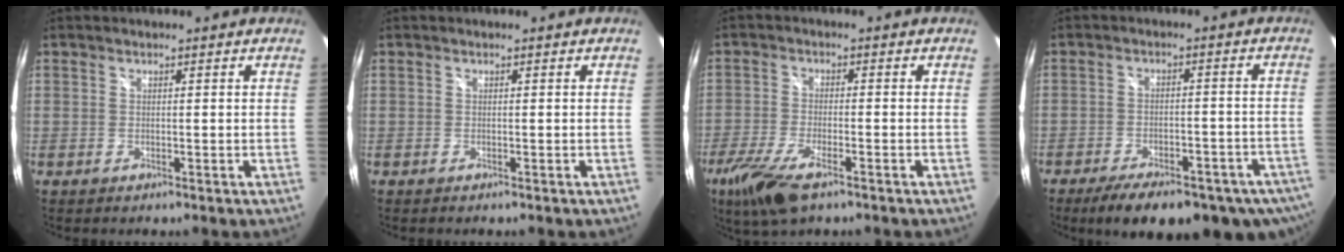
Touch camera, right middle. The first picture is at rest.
{"total": 0.0}
{"total": 9.9, "force": [-6.3, 2.9, 7.0], "torque": [-0.167, -0.033, -0.121]}
{"total": 18.2, "force": [-13.1, 6.7, 10.7], "torque": [-0.187, -0.035, -0.167]}